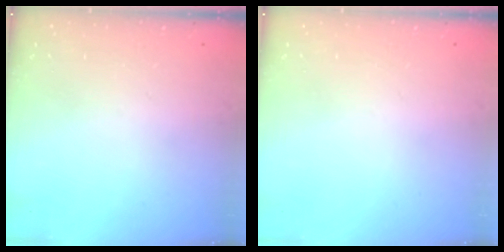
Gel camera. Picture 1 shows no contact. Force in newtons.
{"total": 0.0}